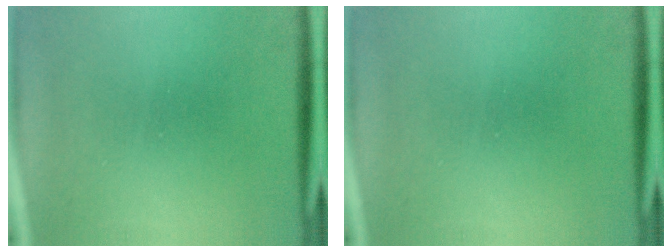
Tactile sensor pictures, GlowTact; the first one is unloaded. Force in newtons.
{"total": 0.0}